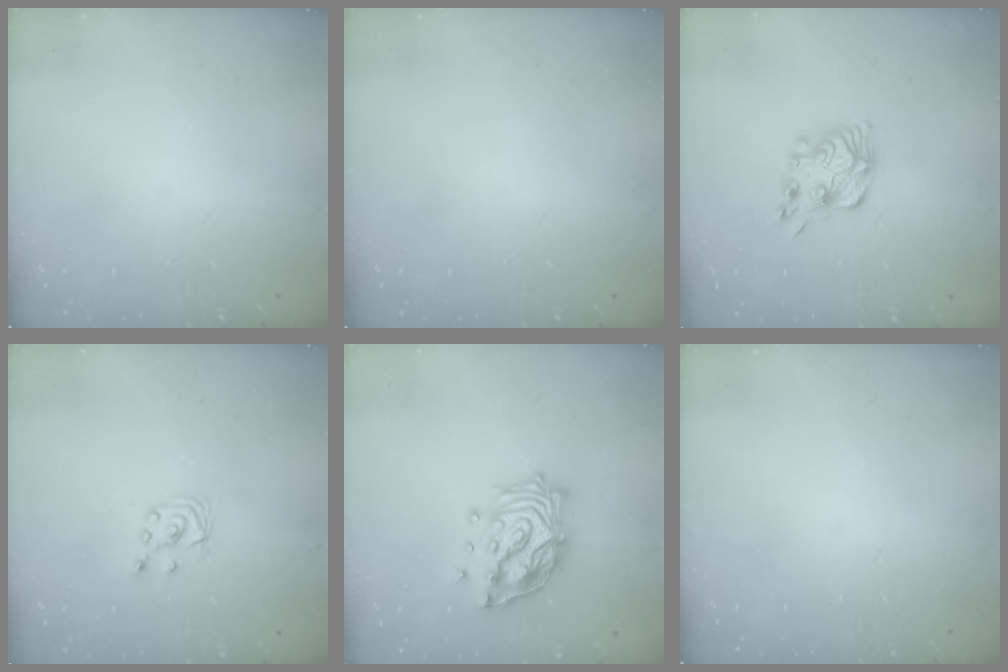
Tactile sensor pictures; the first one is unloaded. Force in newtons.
{"total": 0.0}
{"total": 9.8, "press": 9.8, "slide": 0.4}
{"total": 2.4, "press": 2.4, "slide": 0.2}
{"total": 15.2, "press": 15.1, "slide": 1.7}
{"total": 0.0}